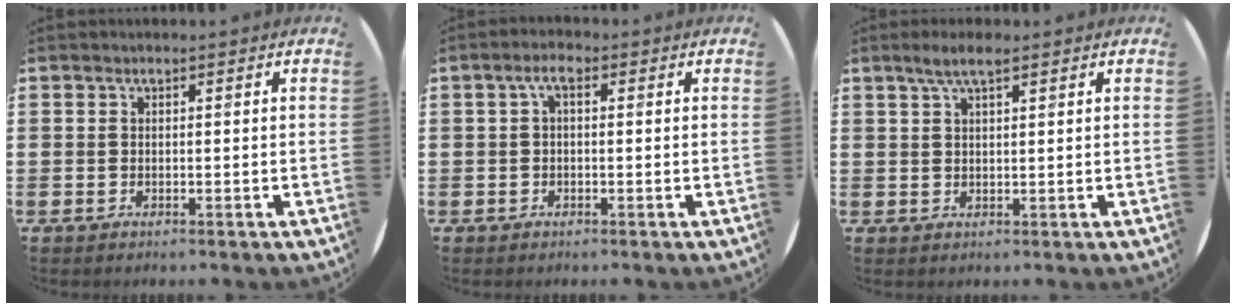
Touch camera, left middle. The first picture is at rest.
{"total": 1.9, "force": [0.2, 0.8, 1.7], "torque": [-0.027, 0.003, -0.001]}
{"total": 3.2, "force": [2.1, 0.7, 2.3], "torque": [-0.047, 0.008, 0.036]}